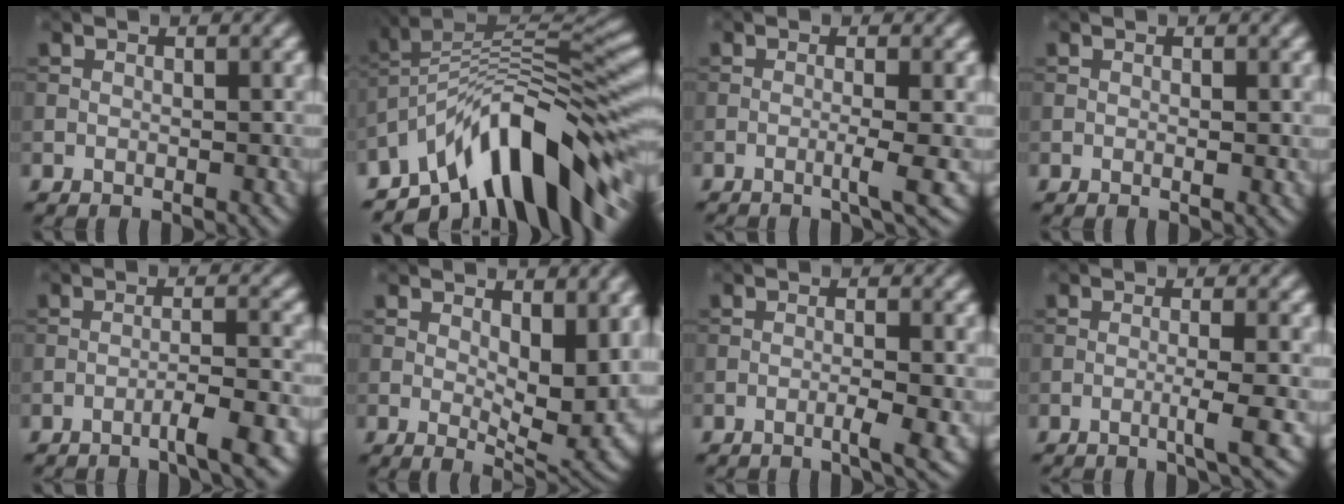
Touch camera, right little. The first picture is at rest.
{"total": 12.6, "force": [-7.3, 4.7, 9.2], "torque": [-0.127, 0.021, -0.135]}
{"total": 2.3, "force": [-0.8, 0.2, 2.1], "torque": [-0.030, 0.001, -0.023]}
{"total": 0.6, "force": [0.0, 0.1, 0.6], "torque": [-0.007, -0.003, 0.000]}
{"total": 4.0, "force": [-2.5, 0.5, 3.1], "torque": [-0.038, 0.012, -0.051]}
{"total": 8.5, "force": [1.1, 4.4, 7.2], "torque": [-0.101, -0.016, 0.027]}
{"total": 2.4, "force": [-1.0, 0.3, 2.2], "torque": [-0.031, 0.004, -0.024]}
{"total": 2.5, "force": [-0.9, 0.3, 2.4], "torque": [-0.033, 0.003, -0.026]}